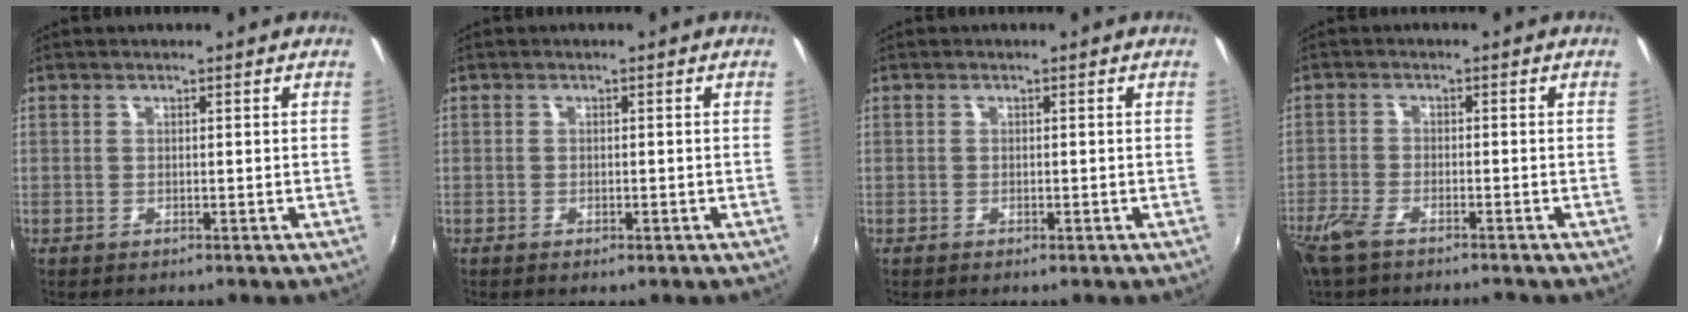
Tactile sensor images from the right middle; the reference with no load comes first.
{"total": 0.5, "force": [-0.4, 0.2, 0.4], "torque": [-0.005, -0.001, -0.005]}
{"total": 0.0}
{"total": 6.7, "force": [-5.3, 1.9, 3.7], "torque": [-0.099, -0.021, -0.105]}